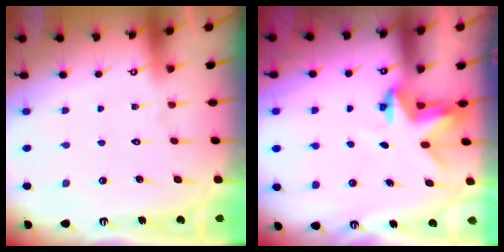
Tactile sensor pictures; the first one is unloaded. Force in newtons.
{"total": 3.1, "press": 3.1, "slide": 0.2}